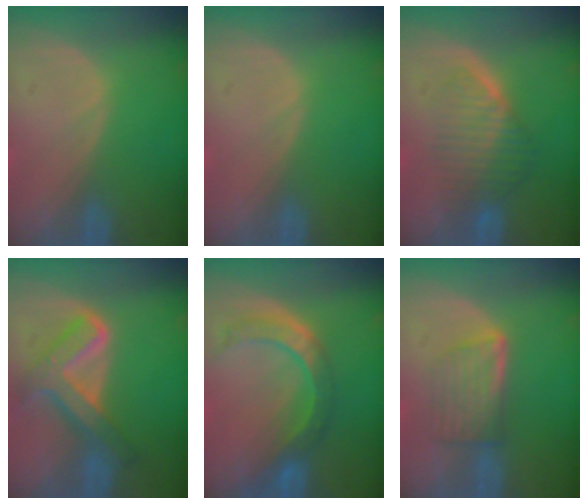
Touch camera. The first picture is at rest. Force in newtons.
{"total": 0.0}
{"total": 6.7, "press": 6.1, "slide": 2.8}
{"total": 7.7, "press": 7.7, "slide": 0.5}
{"total": 7.2, "press": 6.9, "slide": 2.2}
{"total": 5.7, "press": 5.3, "slide": 2.3}